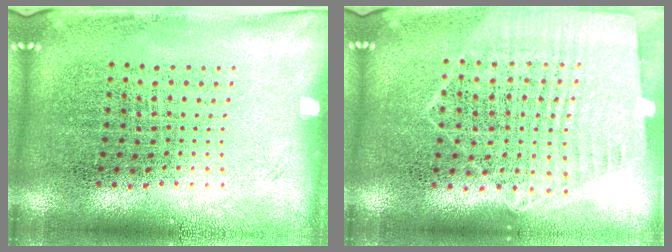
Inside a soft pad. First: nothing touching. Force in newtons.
{"total": 1.2, "press": 1.2, "slide": 0.4}